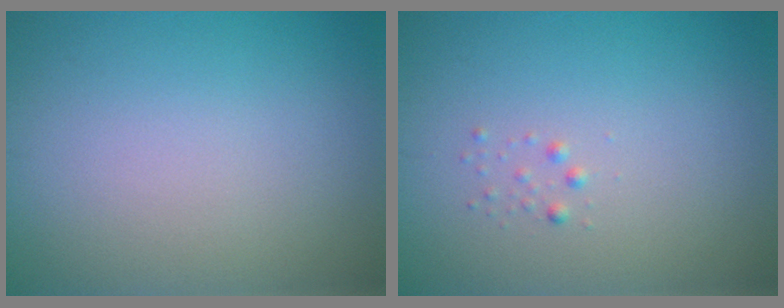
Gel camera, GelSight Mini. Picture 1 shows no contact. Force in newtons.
{"total": 0.6, "press": 0.6, "slide": 0.0}